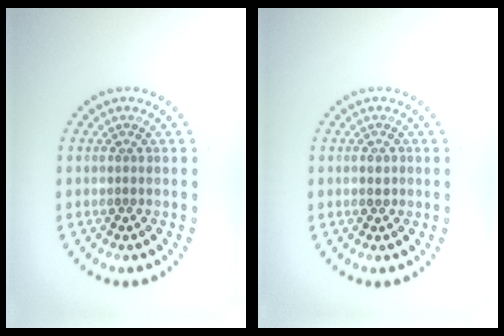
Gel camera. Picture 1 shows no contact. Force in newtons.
{"total": 0.9, "press": 0.9, "slide": 0.3}